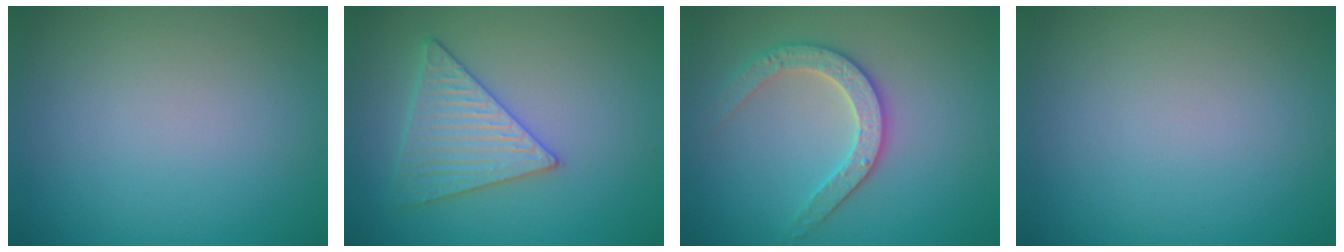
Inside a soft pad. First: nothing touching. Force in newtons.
{"total": 3.9, "press": 3.6, "slide": 1.3}
{"total": 3.1, "press": 3.1, "slide": 0.2}
{"total": 0.0}